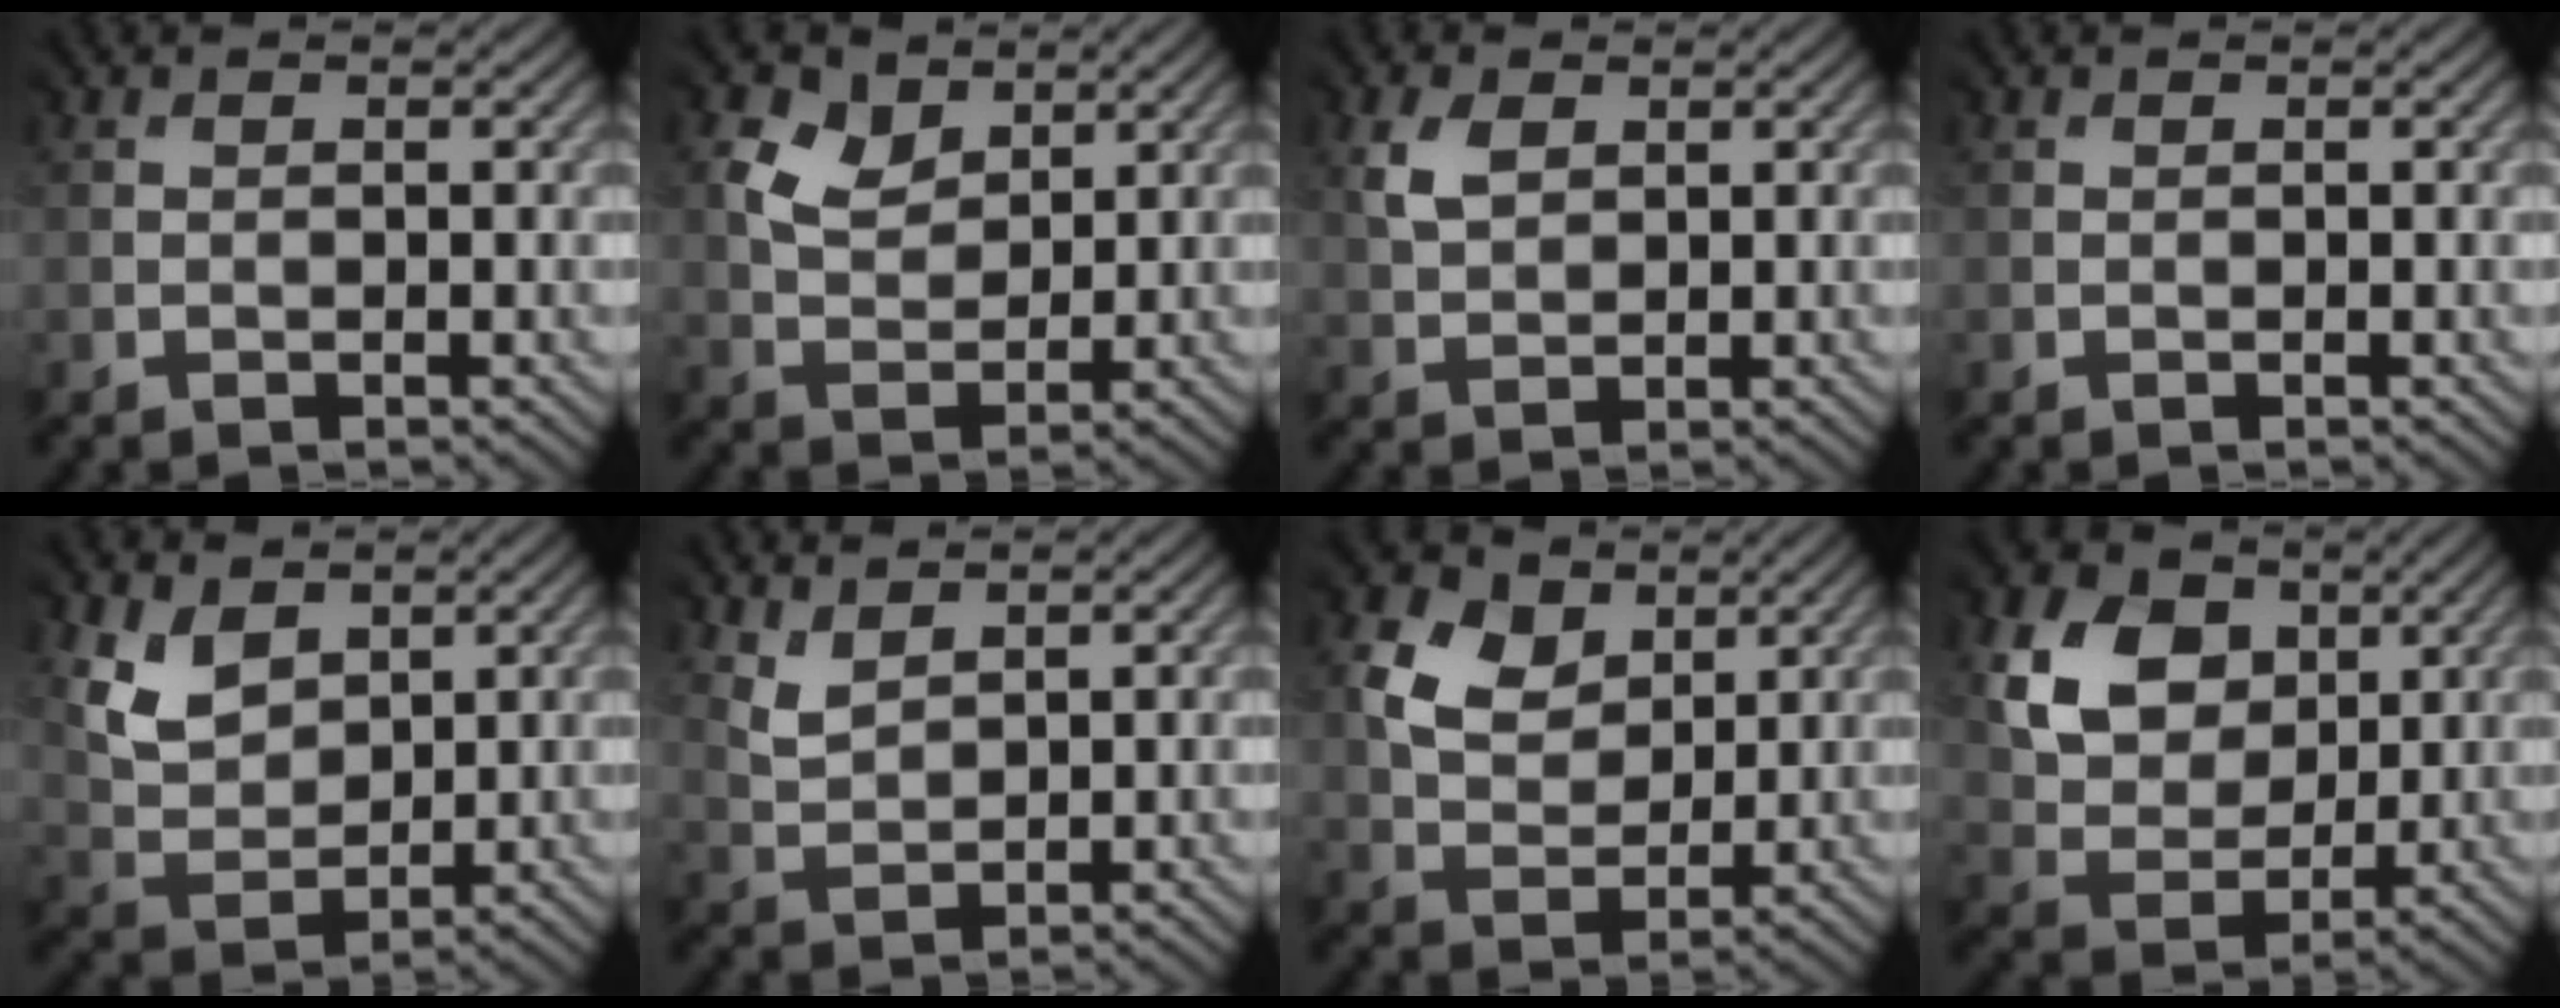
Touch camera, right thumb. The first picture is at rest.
{"total": 4.3, "force": [2.9, 2.8, 1.6], "torque": [-0.055, -0.002, 0.054]}
{"total": 2.6, "force": [1.7, 1.7, 1.0], "torque": [-0.037, 0.003, 0.032]}
{"total": 0.0}
{"total": 5.3, "force": [3.4, 3.5, 2.0], "torque": [-0.075, -0.008, 0.064]}
{"total": 2.9, "force": [2.8, 0.8, 0.0], "torque": [-0.021, 0.000, 0.064]}
{"total": 6.3, "force": [3.4, 4.5, 2.8], "torque": [-0.087, 0.003, 0.055]}
{"total": 9.8, "force": [4.3, 7.4, 4.7], "torque": [-0.129, 0.018, 0.074]}